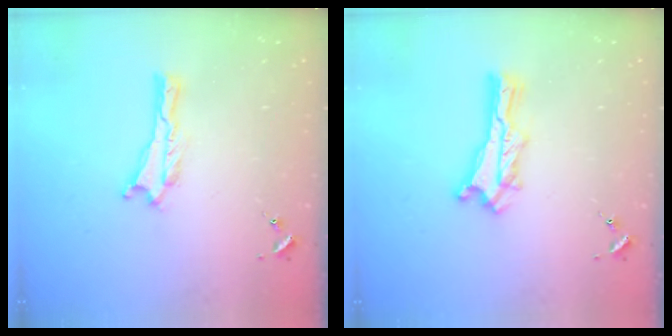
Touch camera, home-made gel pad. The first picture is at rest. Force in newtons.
{"total": 1.4, "press": 1.4, "slide": 0.2}